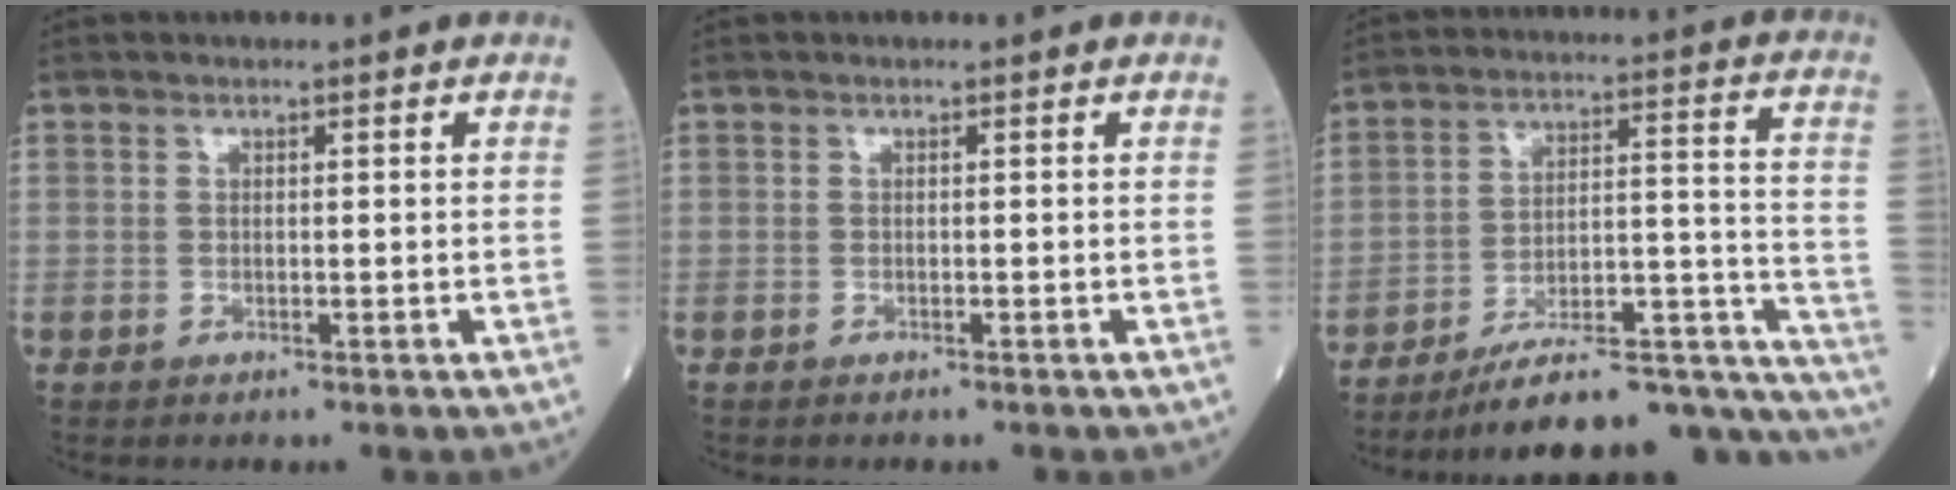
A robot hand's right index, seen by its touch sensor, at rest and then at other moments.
{"total": 0.6, "force": [-0.6, 0.0, 0.2], "torque": [-0.005, -0.002, -0.010]}
{"total": 23.6, "force": [-20.5, 4.1, 11.0], "torque": [-0.076, 0.048, -0.288]}